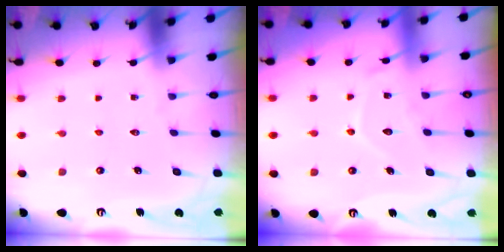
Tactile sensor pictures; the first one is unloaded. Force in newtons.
{"total": 10.6, "press": 10.5, "slide": 0.9}